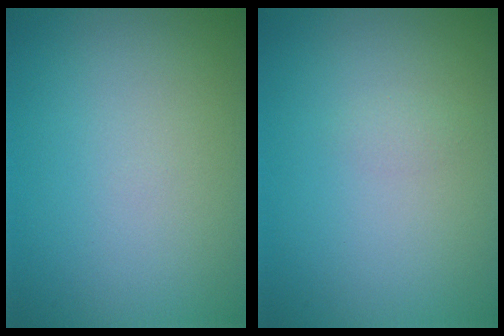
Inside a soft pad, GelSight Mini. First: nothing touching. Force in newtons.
{"total": 0.6, "press": 0.6, "slide": 0.1}